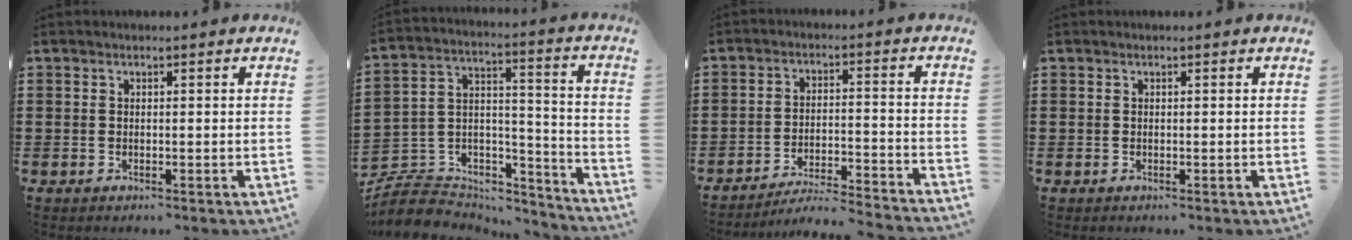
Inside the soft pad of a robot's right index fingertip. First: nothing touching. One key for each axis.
{"total": 6.9, "fx": -6.0, "fy": 3.4, "fz": 1.2, "tx": -0.035, "ty": -0.001, "tz": -0.117}
{"total": 5.2, "fx": -5.0, "fy": -0.4, "fz": 1.4, "tx": -0.033, "ty": -0.012, "tz": -0.104}
{"total": 0.0}